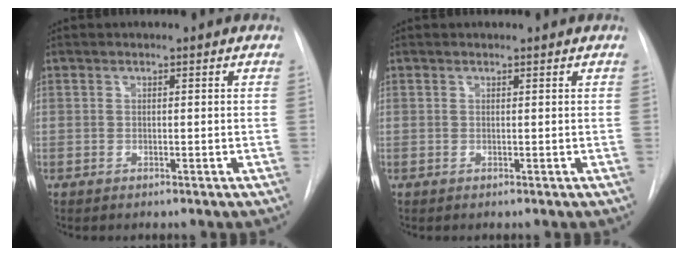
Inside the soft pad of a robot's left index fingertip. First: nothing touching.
{"total": 1.0, "force": [1.0, 0.0, 0.0], "torque": [-0.003, 0.004, 0.016]}